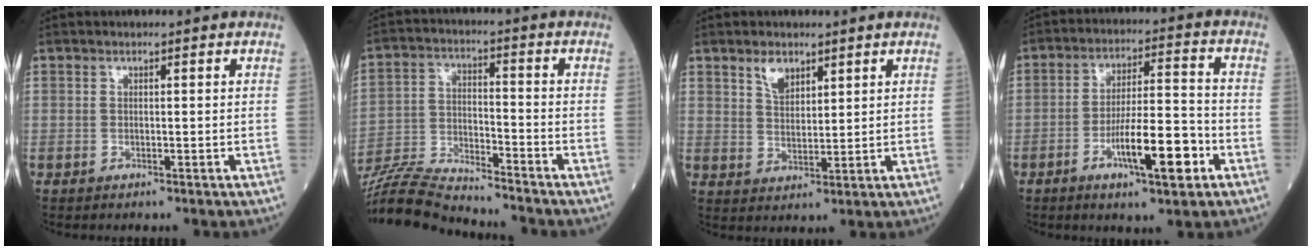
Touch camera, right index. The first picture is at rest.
{"total": 14.6, "force": [-14.1, -0.1, 4.1], "torque": [-0.076, 0.004, -0.251]}
{"total": 4.0, "force": [2.7, 2.0, 2.2], "torque": [-0.042, 0.001, 0.054]}
{"total": 11.3, "force": [-4.7, 1.9, 10.0], "torque": [-0.172, 0.003, -0.076]}